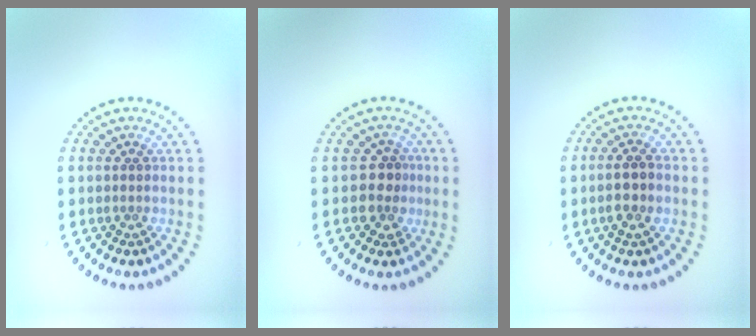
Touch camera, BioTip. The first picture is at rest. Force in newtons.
{"total": 2.2, "press": 1.9, "slide": 1.1}
{"total": 2.5, "press": 2.4, "slide": 0.8}